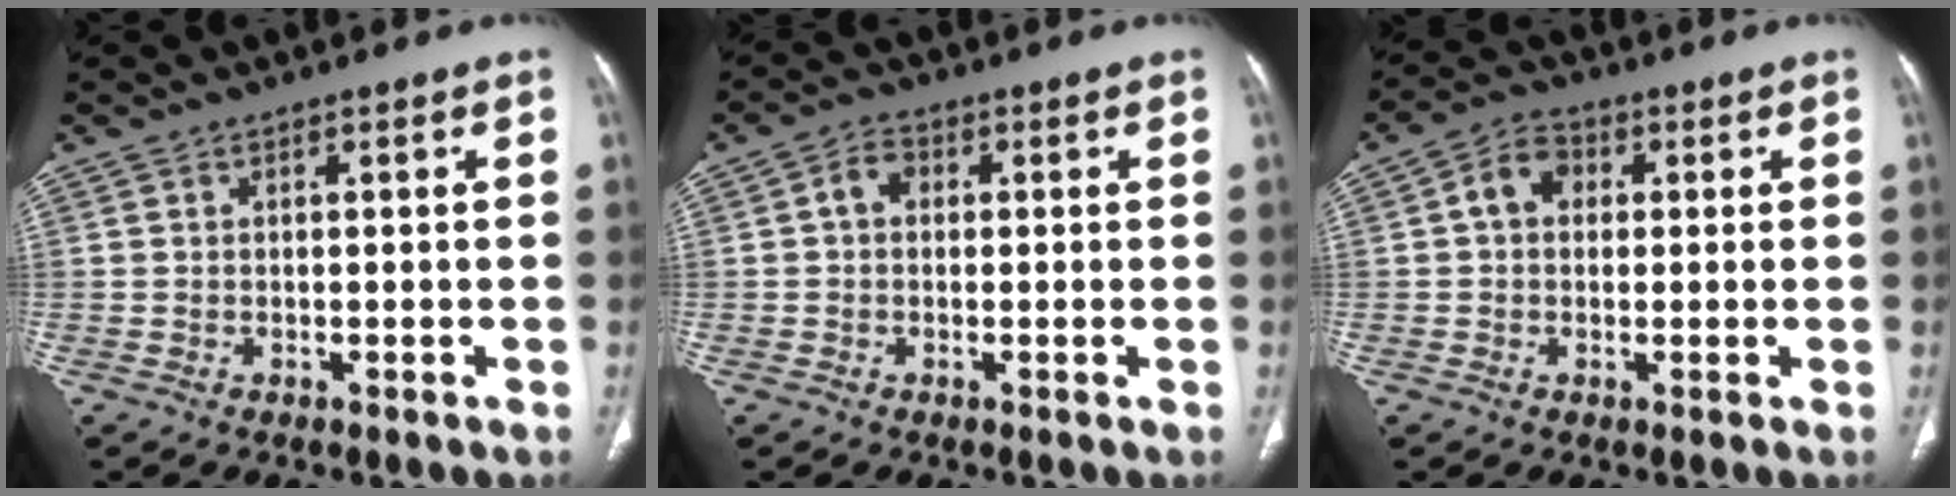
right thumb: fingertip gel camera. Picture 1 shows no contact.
{"total": 3.1, "force": [0.3, 2.4, 1.9], "torque": [-0.026, 0.014, -0.001]}
{"total": 5.5, "force": [0.8, 4.3, 3.4], "torque": [-0.045, 0.014, 0.006]}